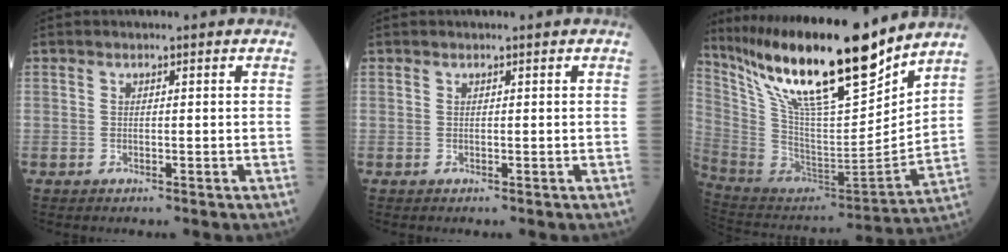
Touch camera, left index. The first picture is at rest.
{"total": 0.0}
{"total": 23.9, "force": [17.9, 3.5, 15.5], "torque": [-0.274, -0.012, 0.322]}